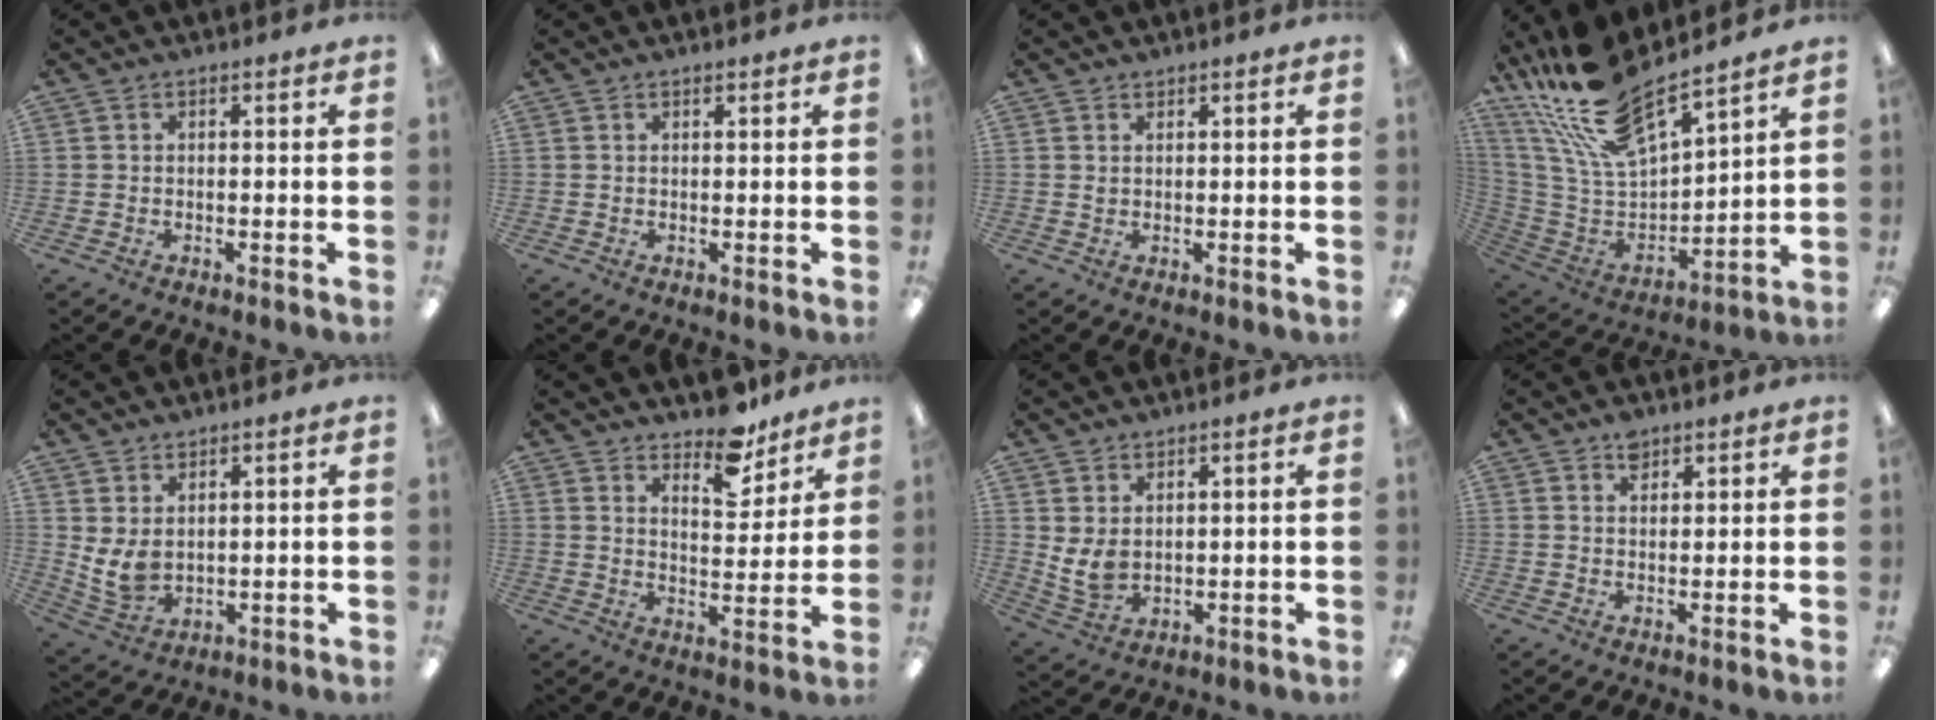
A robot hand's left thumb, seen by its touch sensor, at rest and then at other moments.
{"total": 0.5, "force": [0.5, 0.0, 0.2], "torque": [-0.006, 0.001, 0.009]}
{"total": 0.9, "force": [0.8, 0.4, 0.1], "torque": [-0.004, 0.000, 0.016]}
{"total": 21.0, "force": [17.1, 6.1, 10.5], "torque": [-0.240, -0.118, 0.302]}
{"total": 6.4, "force": [2.1, 4.5, 4.0], "torque": [-0.097, -0.020, 0.040]}
{"total": 9.9, "force": [8.3, 4.1, 3.5], "torque": [-0.033, -0.064, 0.148]}
{"total": 5.7, "force": [2.1, 4.0, 3.5], "torque": [-0.081, -0.017, 0.039]}
{"total": 2.9, "force": [2.1, 1.6, 1.2], "torque": [-0.012, -0.008, 0.037]}